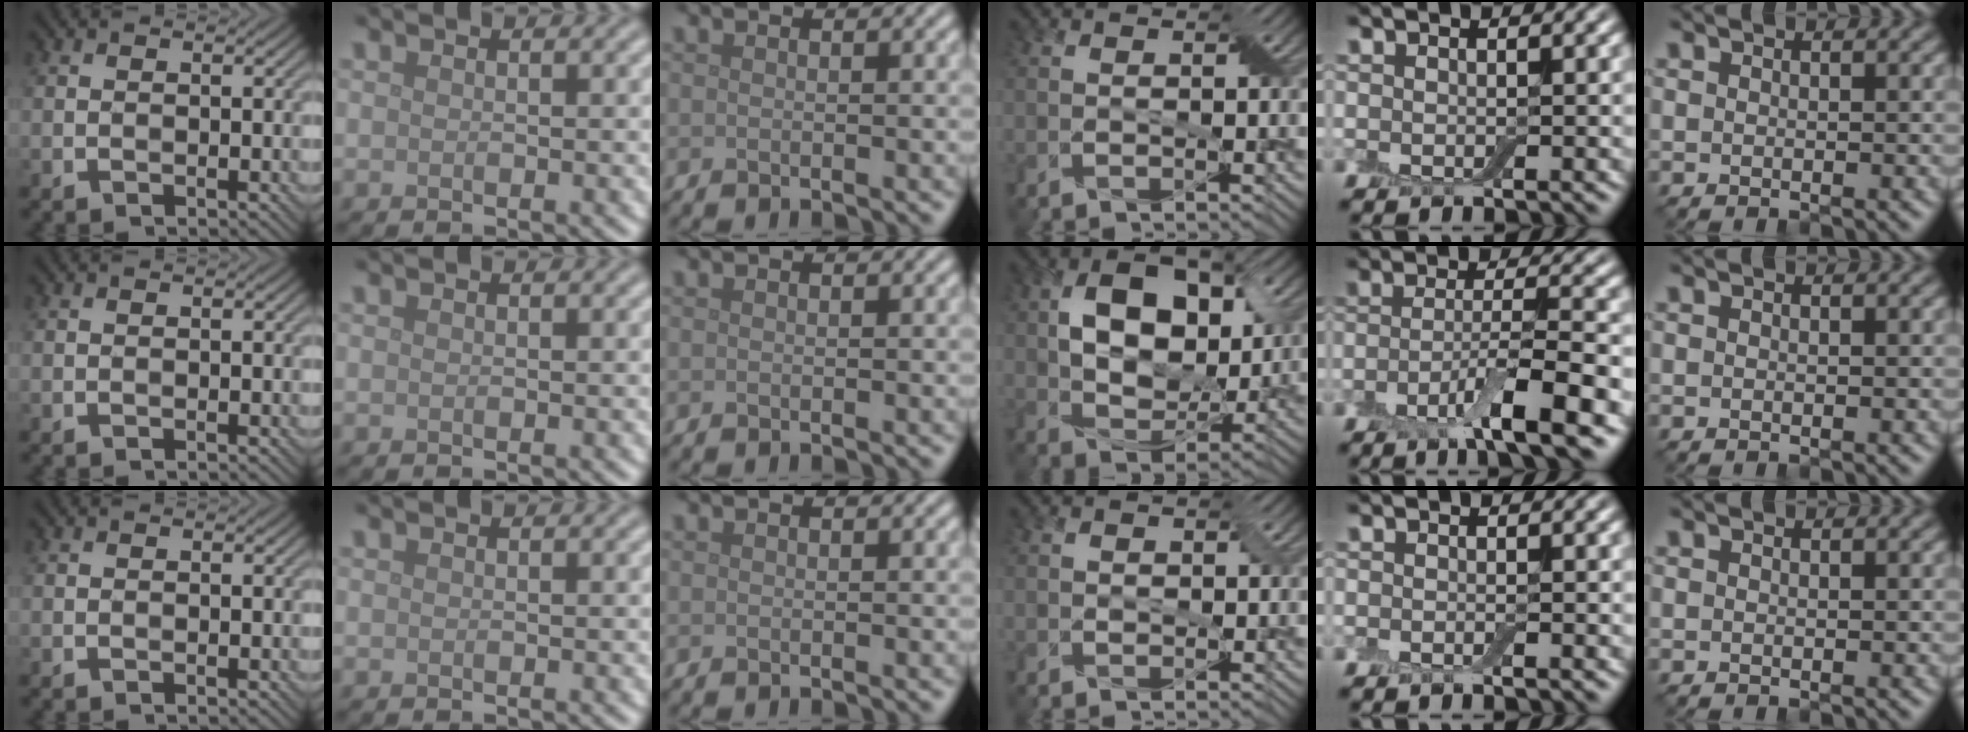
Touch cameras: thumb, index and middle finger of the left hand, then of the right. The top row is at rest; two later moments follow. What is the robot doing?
{"motion": "wipe", "object": "dish"}